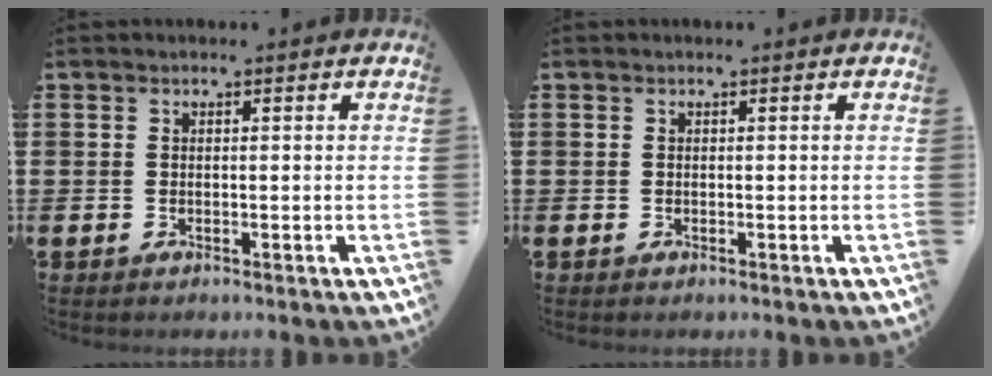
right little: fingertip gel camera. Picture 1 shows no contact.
{"total": 0.0}